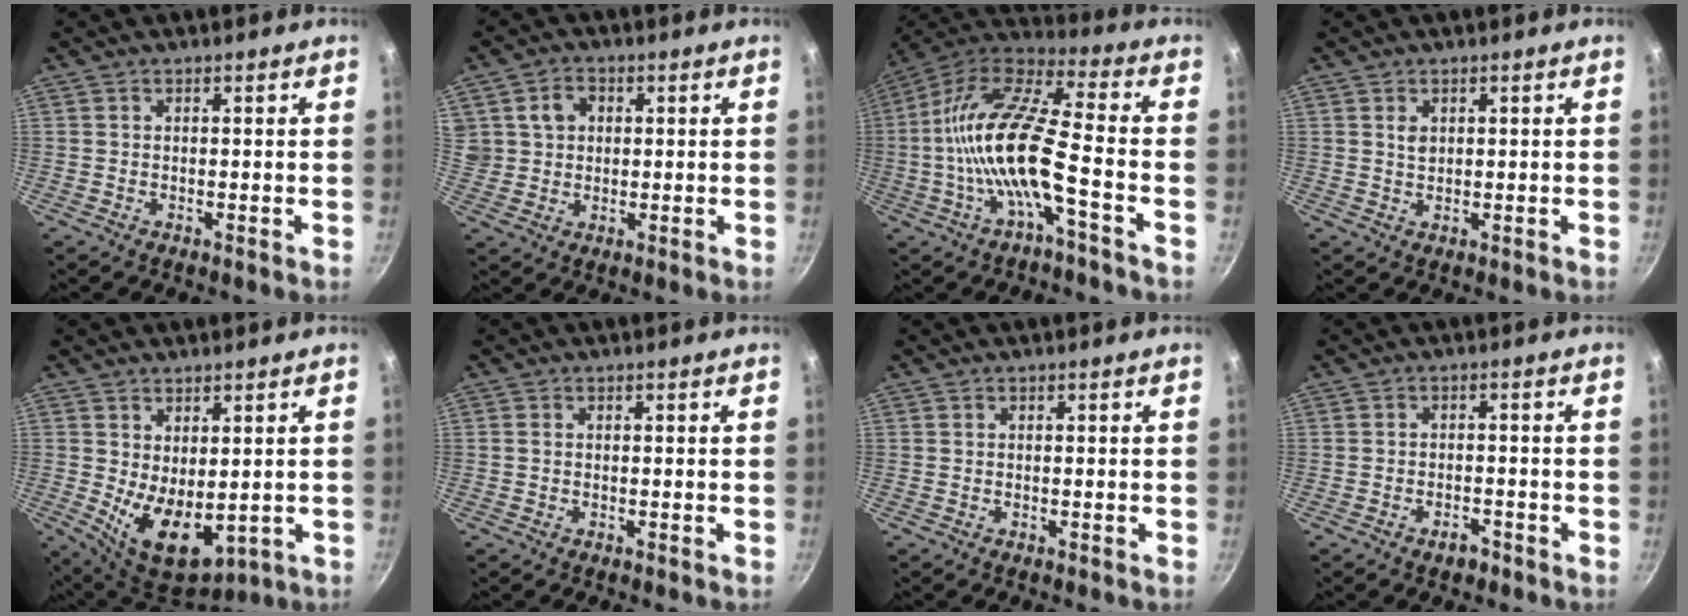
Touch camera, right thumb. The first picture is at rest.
{"total": 6.6, "force": [2.0, 5.5, 3.0], "torque": [-0.032, 0.007, 0.037]}
{"total": 17.5, "force": [-4.2, 4.7, 16.3], "torque": [-0.312, 0.042, -0.094]}
{"total": 1.9, "force": [0.7, 1.3, 1.1], "torque": [-0.017, -0.003, 0.013]}
{"total": 10.6, "force": [0.3, 6.1, 8.6], "torque": [-0.112, -0.027, 0.030]}
{"total": 0.6, "force": [0.0, 0.5, 0.4], "torque": [-0.008, 0.003, -0.001]}
{"total": 0.0}
{"total": 2.6, "force": [-1.8, 1.4, 1.2], "torque": [-0.012, 0.019, -0.022]}